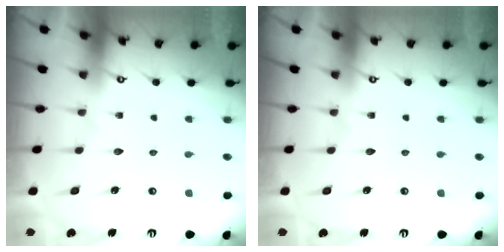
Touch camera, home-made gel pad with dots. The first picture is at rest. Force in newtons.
{"total": 0.0}